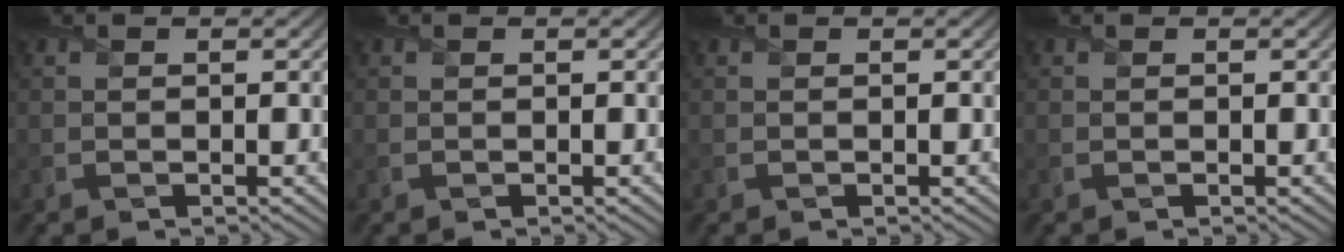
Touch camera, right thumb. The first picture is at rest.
{"total": 0.0}
{"total": 0.0}
{"total": 0.0}